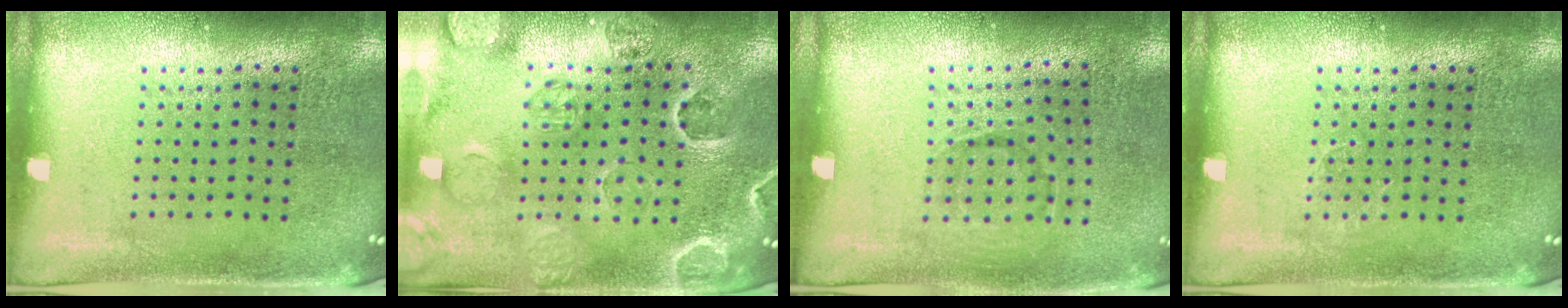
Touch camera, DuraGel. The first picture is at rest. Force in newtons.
{"total": 2.8, "press": 2.7, "slide": 0.8}
{"total": 0.9, "press": 0.6, "slide": 0.7}
{"total": 0.6, "press": 0.5, "slide": 0.2}